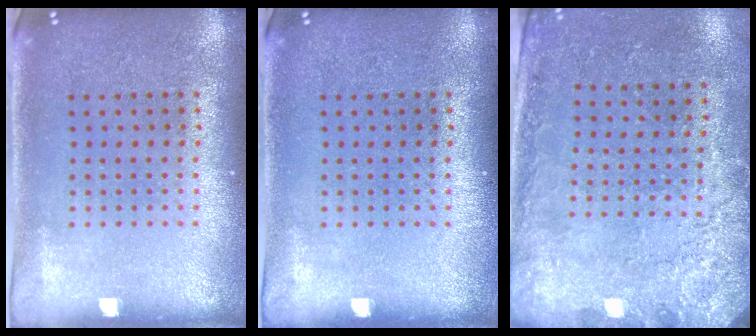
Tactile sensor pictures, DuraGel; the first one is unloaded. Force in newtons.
{"total": 0.0}
{"total": 2.5, "press": 2.1, "slide": 1.3}